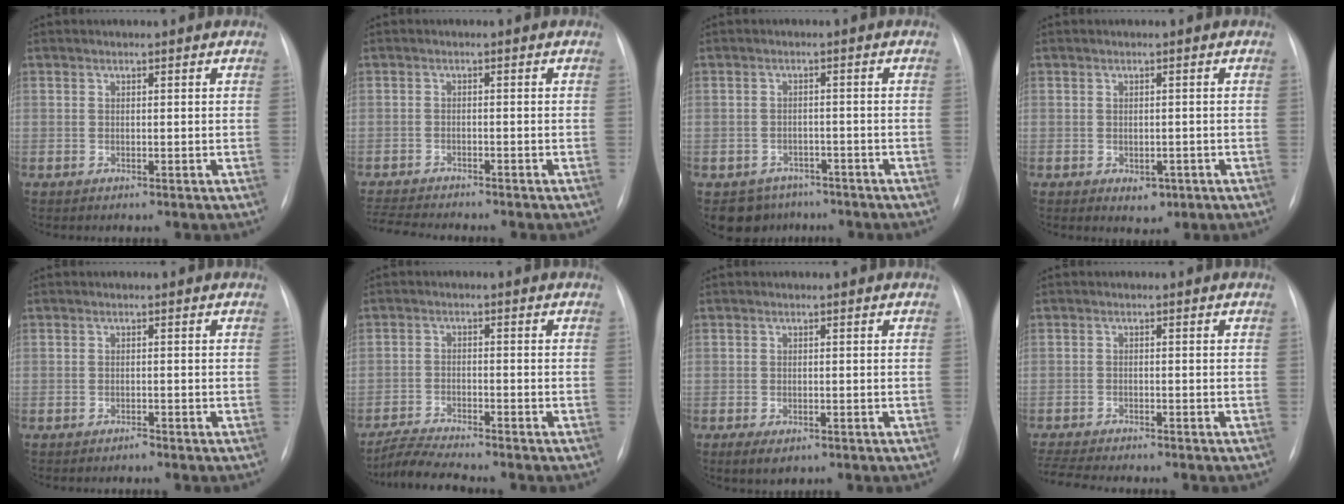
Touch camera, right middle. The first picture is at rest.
{"total": 7.3, "force": [-6.8, 0.6, 2.5], "torque": [-0.042, -0.013, -0.109]}
{"total": 5.7, "force": [-4.4, 3.6, 0.0], "torque": [0.008, 0.015, -0.061]}
{"total": 2.5, "force": [-1.1, 1.7, 1.4], "torque": [-0.013, 0.002, -0.003]}
{"total": 0.6, "force": [-0.6, 0.1, 0.1], "torque": [-0.004, -0.001, -0.009]}
{"total": 6.1, "force": [-5.7, -0.5, 2.1], "torque": [-0.042, -0.022, -0.102]}
{"total": 2.9, "force": [-1.7, 1.4, 1.9], "torque": [-0.032, -0.004, -0.016]}
{"total": 8.1, "force": [-7.3, 0.9, 3.3], "torque": [-0.056, -0.012, -0.114]}